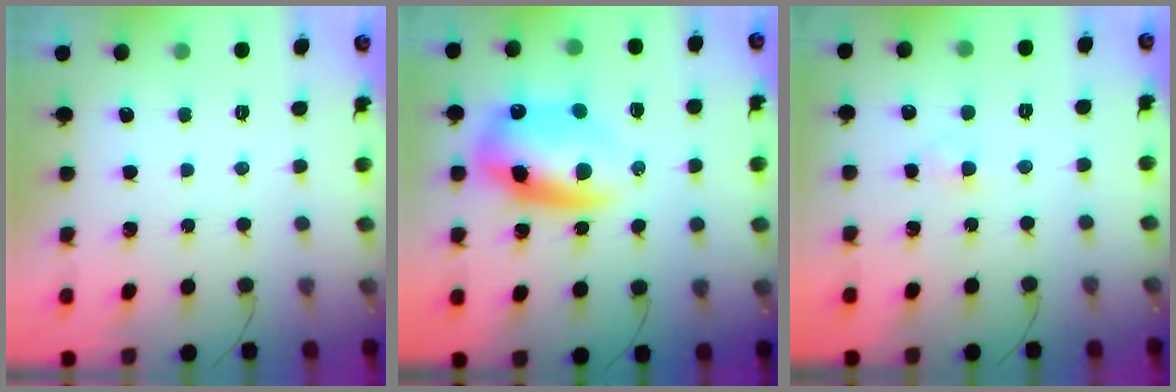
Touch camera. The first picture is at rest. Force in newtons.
{"total": 13.8, "press": 13.2, "slide": 3.9}
{"total": 1.8, "press": 1.6, "slide": 0.9}